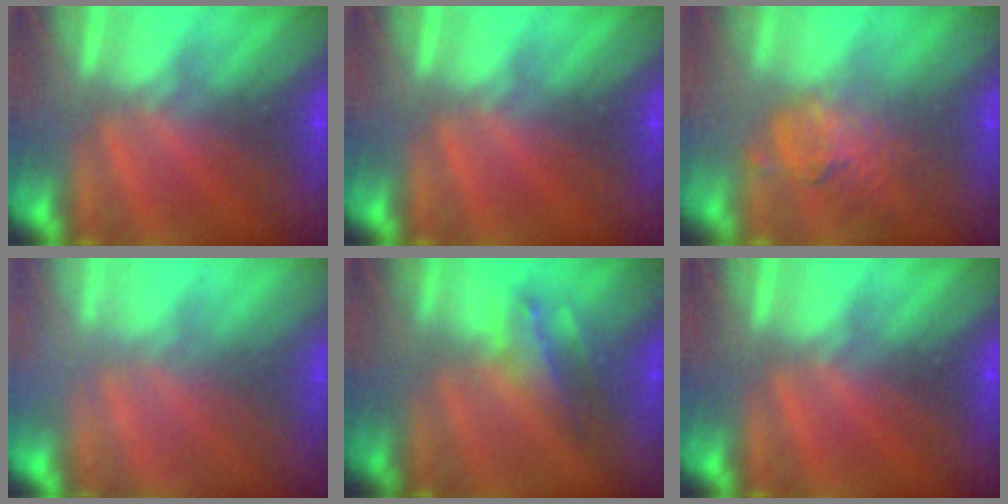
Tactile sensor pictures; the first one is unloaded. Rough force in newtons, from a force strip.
{"total": 0.0}
{"total": 1.8}
{"total": 2.4}
{"total": 2.9}
{"total": 0.0}